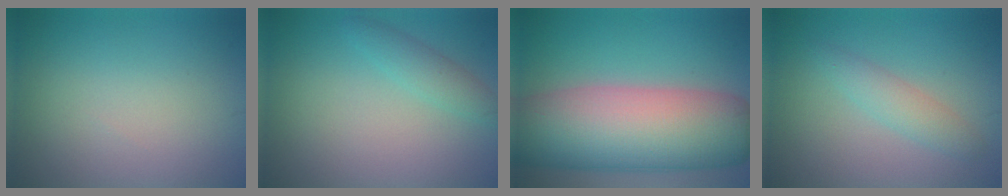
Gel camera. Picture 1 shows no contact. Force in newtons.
{"total": 1.9, "press": 1.9, "slide": 0.1}
{"total": 14.1, "press": 14.1, "slide": 0.4}
{"total": 2.1, "press": 2.1, "slide": 0.2}